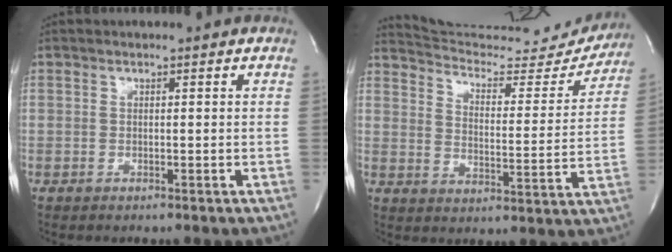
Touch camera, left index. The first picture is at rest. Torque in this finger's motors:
{"motor_torque": [-0.99, -1.15, -0.25, -0.03]}